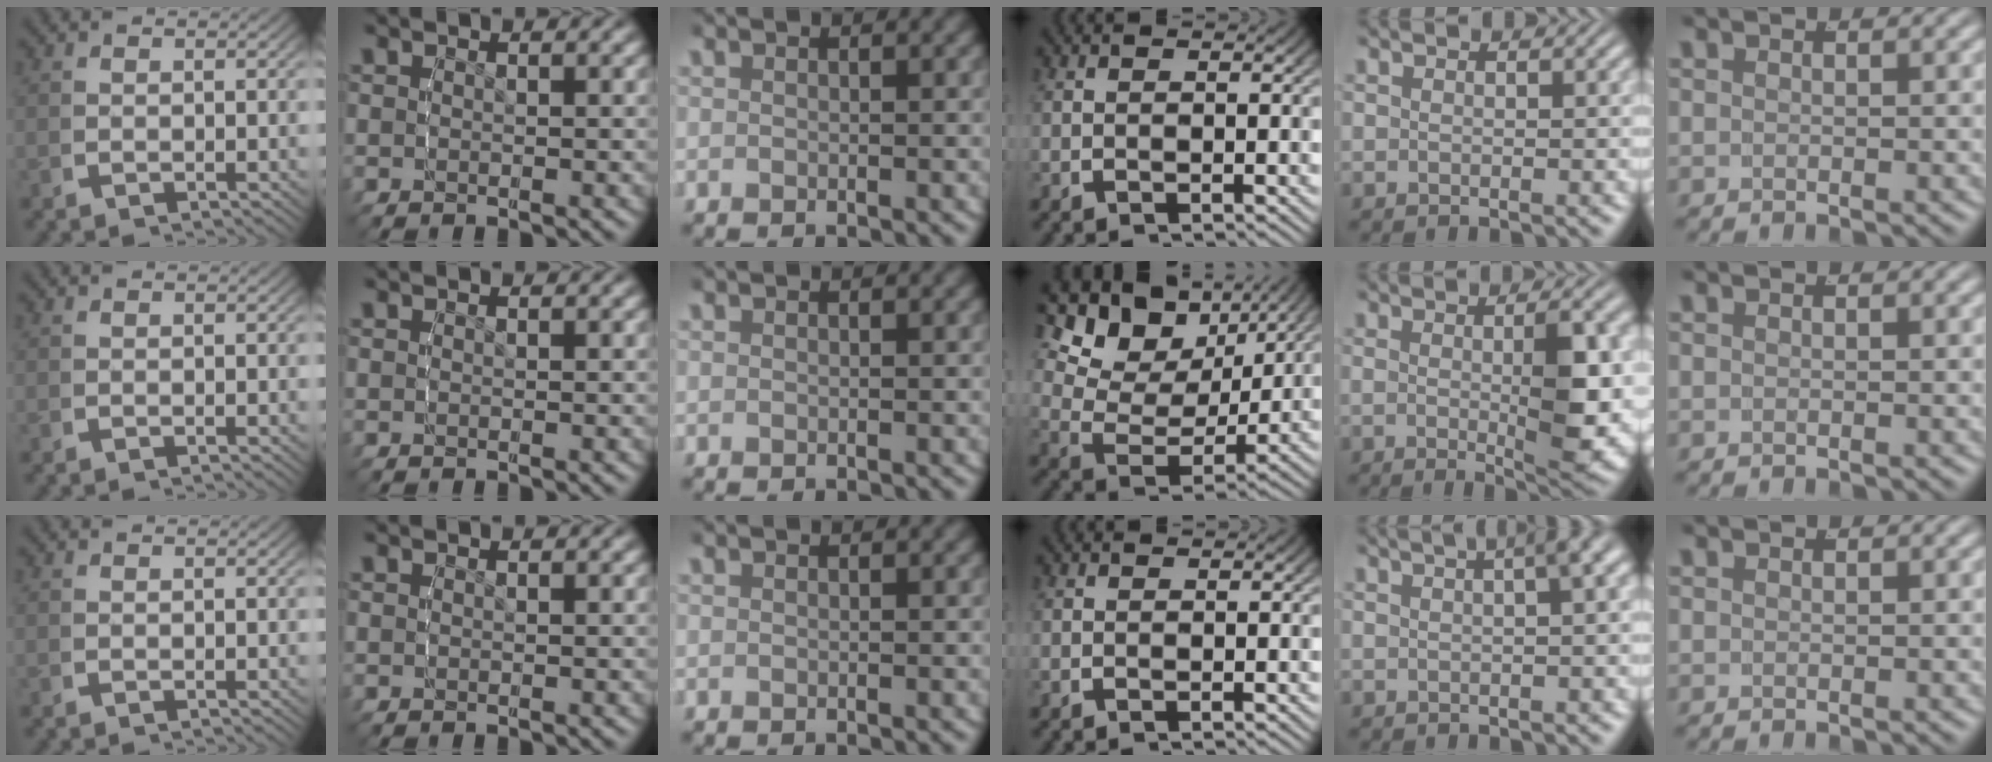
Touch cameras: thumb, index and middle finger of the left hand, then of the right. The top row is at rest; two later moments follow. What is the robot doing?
{"motion": "lift_and_place", "object": "screwdriver"}